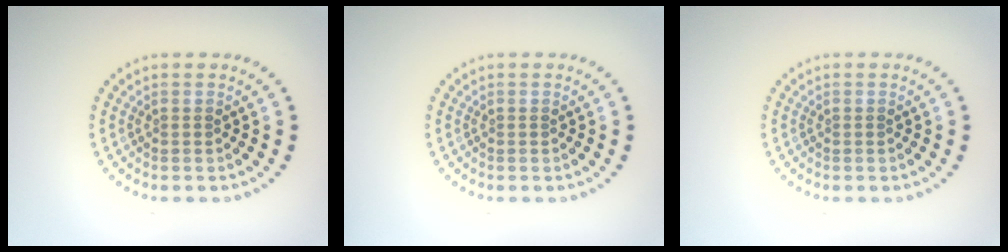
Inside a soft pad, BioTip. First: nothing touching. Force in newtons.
{"total": 0.0}
{"total": 0.0}